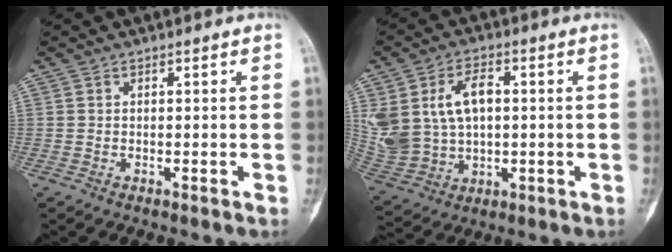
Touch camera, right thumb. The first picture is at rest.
{"total": 15.9, "force": [2.8, 10.8, 11.4], "torque": [-0.234, 0.007, 0.071]}